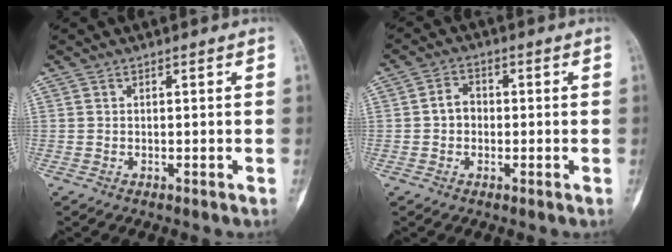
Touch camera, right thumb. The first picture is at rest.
{"total": 3.2, "force": [-0.2, 2.6, 1.8], "torque": [-0.022, 0.014, -0.014]}